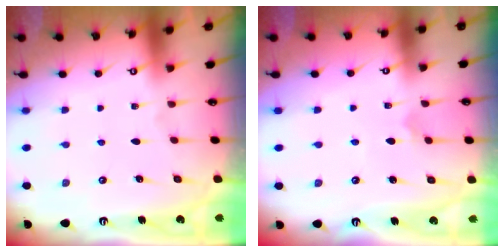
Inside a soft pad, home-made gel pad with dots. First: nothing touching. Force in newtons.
{"total": 2.7, "press": 2.7, "slide": 0.3}